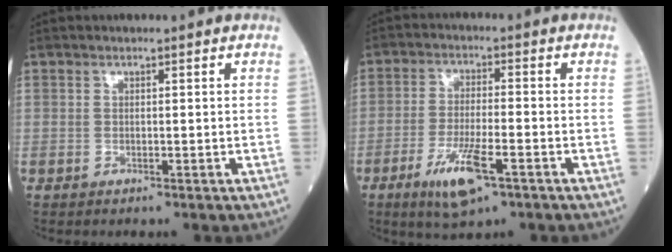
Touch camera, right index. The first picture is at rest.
{"total": 8.5, "force": [-4.3, 1.6, 7.1], "torque": [-0.139, -0.016, -0.073]}